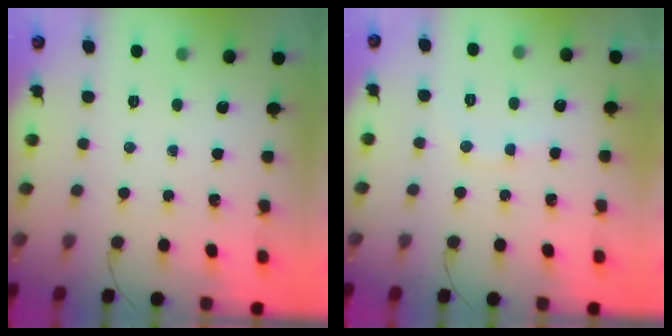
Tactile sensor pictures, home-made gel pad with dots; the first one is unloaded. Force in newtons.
{"total": 7.1, "press": 6.9, "slide": 1.4}